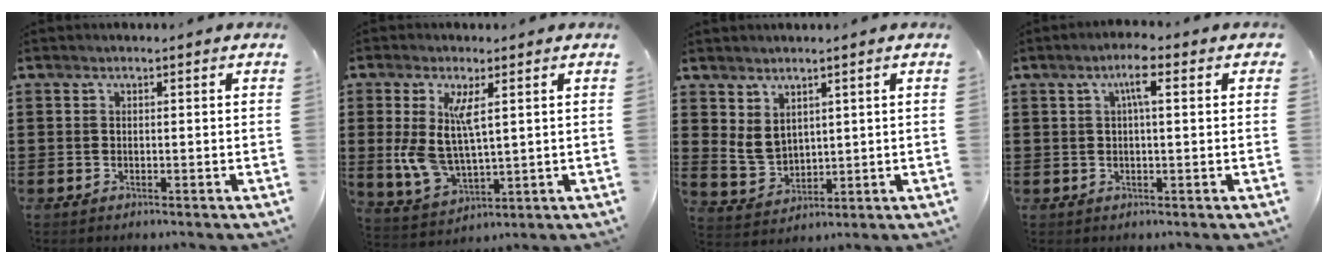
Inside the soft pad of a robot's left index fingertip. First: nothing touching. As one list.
[{"total": 8.5, "force": [2.1, 4.0, 7.2], "torque": [-0.161, 0.000, 0.035]}, {"total": 4.2, "force": [2.3, 2.8, 2.0], "torque": [-0.057, 0.000, 0.043]}, {"total": 4.0, "force": [1.5, 0.8, 3.6], "torque": [-0.073, 0.012, 0.023]}]